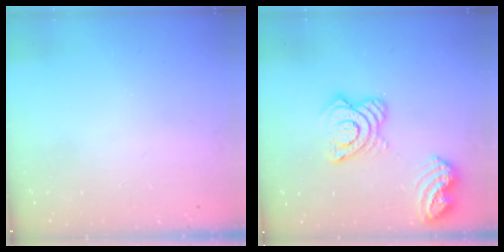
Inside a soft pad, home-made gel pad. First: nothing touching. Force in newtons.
{"total": 17.1, "press": 17.0, "slide": 1.9}